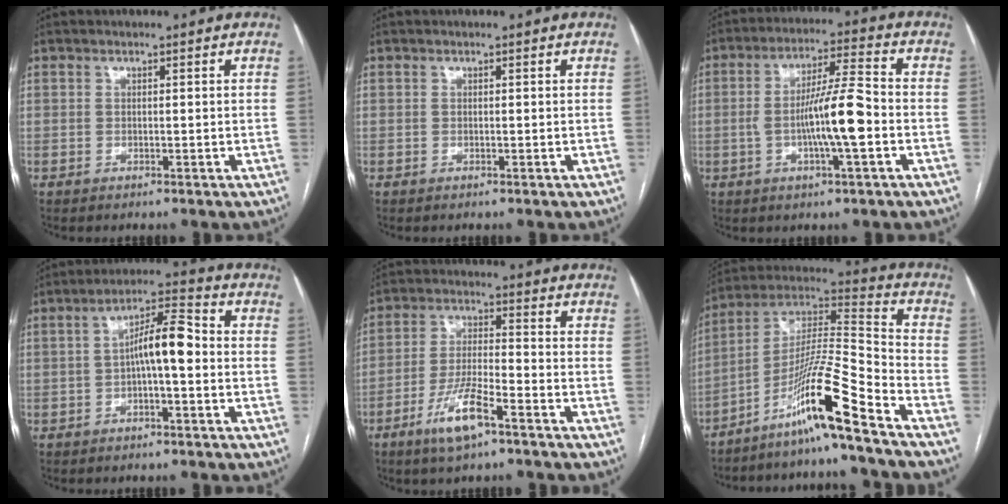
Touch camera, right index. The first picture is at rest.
{"total": 0.0}
{"total": 10.0, "force": [-2.0, 0.6, 9.8], "torque": [-0.178, 0.009, -0.036]}
{"total": 7.4, "force": [-0.6, 1.5, 7.2], "torque": [-0.124, 0.028, -0.011]}
{"total": 8.8, "force": [-5.3, 1.3, 6.9], "torque": [-0.141, -0.008, -0.098]}
{"total": 15.2, "force": [-10.3, -1.6, 11.1], "torque": [-0.210, 0.000, -0.183]}